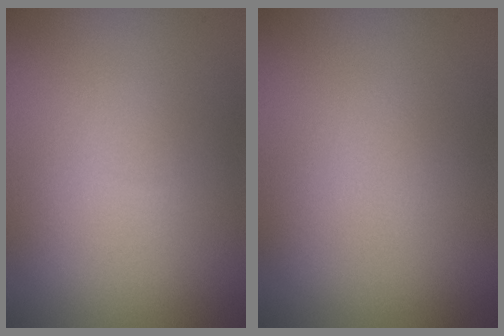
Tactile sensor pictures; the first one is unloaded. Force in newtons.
{"total": 0.0}